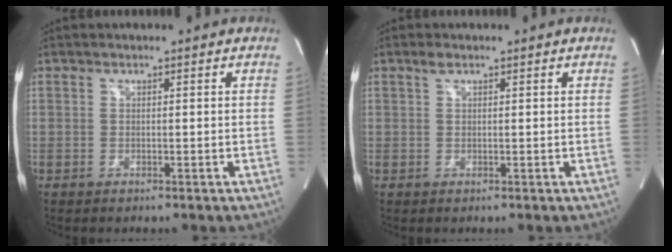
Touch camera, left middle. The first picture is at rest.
{"total": 1.0, "force": [0.7, 0.4, 0.6], "torque": [-0.014, 0.007, 0.013]}